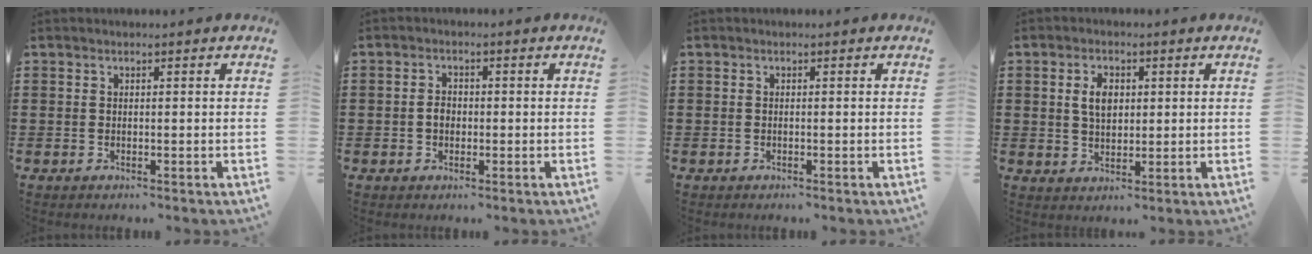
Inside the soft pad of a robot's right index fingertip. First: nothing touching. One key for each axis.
{"total": 2.1, "fx": -0.4, "fy": 1.6, "fz": 1.4, "tx": -0.028, "ty": 0.005, "tz": -0.009}
{"total": 0.0}
{"total": 4.2, "fx": 0.8, "fy": 2.5, "fz": 3.2, "tx": -0.062, "ty": 0.010, "tz": 0.011}